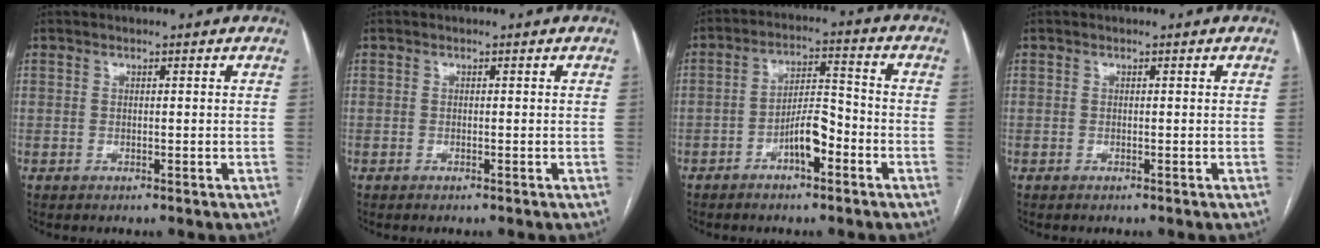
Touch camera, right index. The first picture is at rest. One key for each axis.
{"total": 0.0}
{"total": 7.1, "fx": -3.0, "fy": 1.6, "fz": 6.2, "tx": -0.118, "ty": 0.008, "tz": -0.053}
{"total": 0.0}